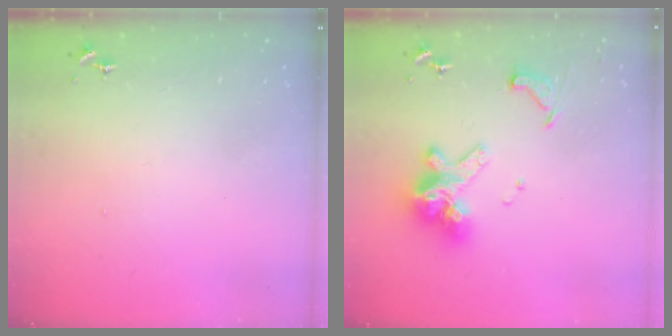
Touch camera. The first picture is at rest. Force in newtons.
{"total": 14.8, "press": 14.7, "slide": 1.6}